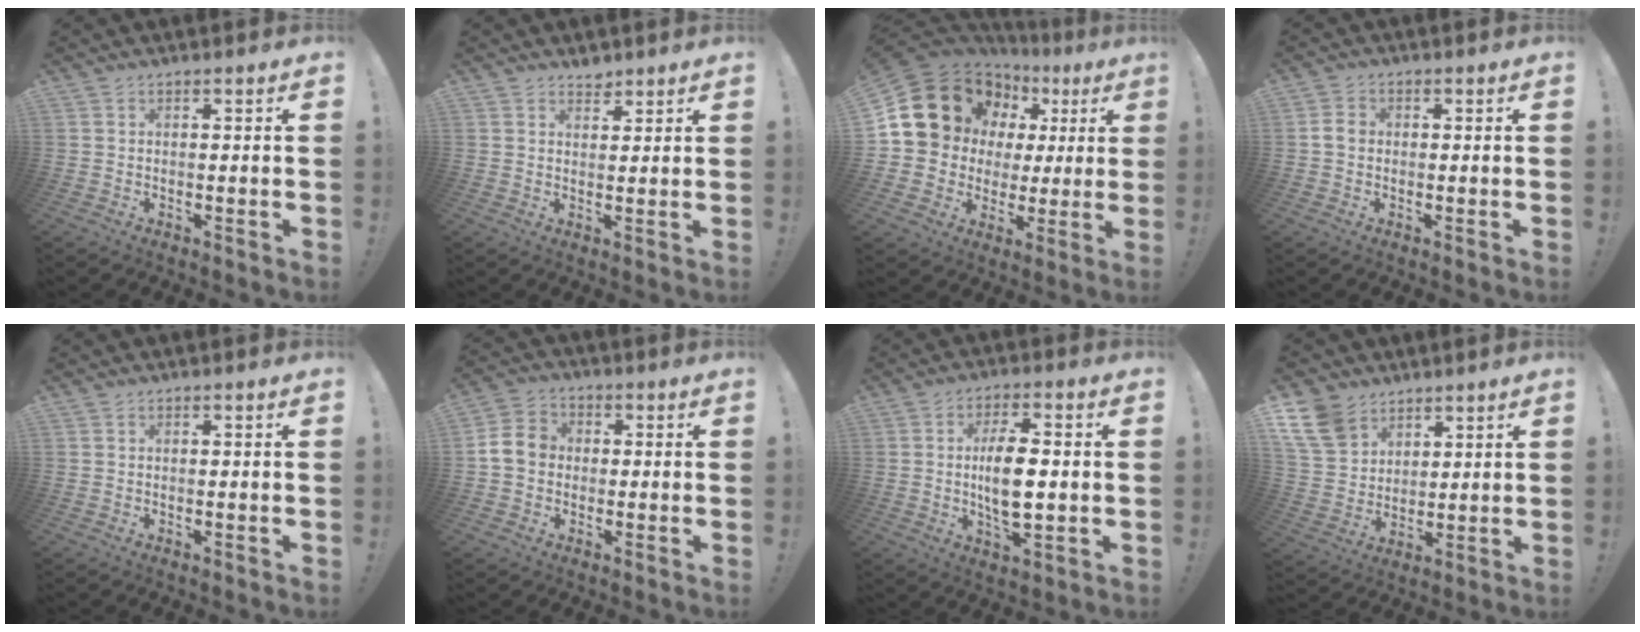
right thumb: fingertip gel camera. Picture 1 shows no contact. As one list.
[{"total": 2.9, "force": [2.6, 1.0, 0.4], "torque": [0.010, -0.018, 0.046]}, {"total": 17.1, "force": [9.4, 12.3, 7.2], "torque": [-0.118, -0.062, 0.202]}, {"total": 3.2, "force": [-0.3, 2.5, 1.9], "torque": [-0.029, 0.008, -0.006]}, {"total": 0.0}, {"total": 8.2, "force": [-0.3, 7.0, 4.3], "torque": [-0.074, 0.023, 0.001]}, {"total": 11.1, "force": [0.0, 4.6, 10.2], "torque": [-0.190, -0.006, -0.009]}, {"total": 12.5, "force": [7.8, 8.5, 4.9], "torque": [-0.095, -0.036, 0.160]}]